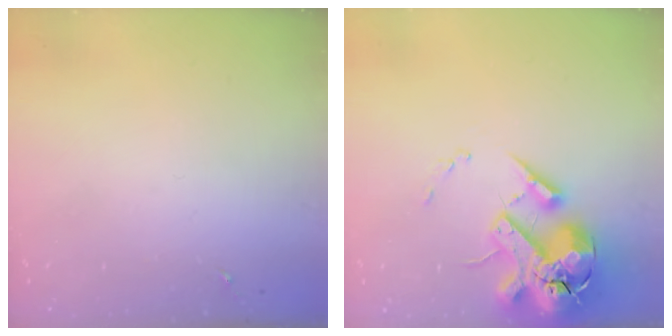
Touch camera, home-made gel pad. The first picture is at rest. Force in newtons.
{"total": 20.7, "press": 20.4, "slide": 3.5}